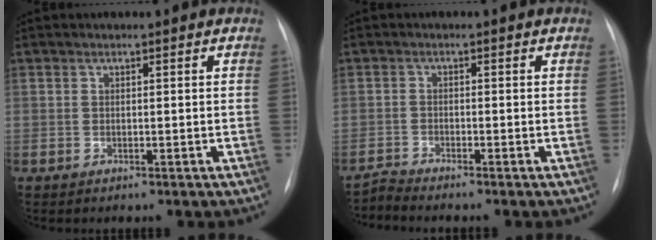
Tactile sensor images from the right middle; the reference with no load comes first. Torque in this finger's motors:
{"motor_torque": [-0.33, 0.03, -0.01, -0.01]}